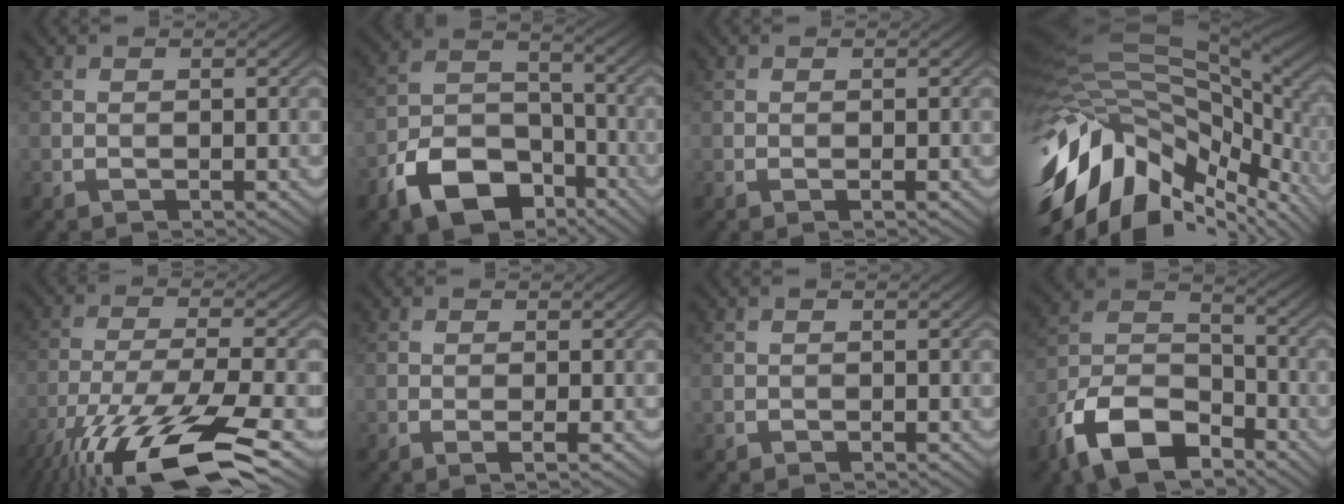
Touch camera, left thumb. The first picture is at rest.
{"total": 10.8, "force": [-6.9, 6.2, 5.6], "torque": [-0.115, -0.008, -0.137]}
{"total": 0.0}
{"total": 17.0, "force": [-4.2, 9.0, 13.7], "torque": [-0.302, -0.017, -0.062]}
{"total": 16.4, "force": [-11.0, 4.3, 11.4], "torque": [-0.246, -0.024, -0.197]}
{"total": 1.2, "force": [-0.4, 0.0, 1.2], "torque": [-0.022, 0.000, -0.010]}
{"total": 0.0}
{"total": 12.5, "force": [-8.3, 6.2, 6.9], "torque": [-0.149, -0.006, -0.178]}